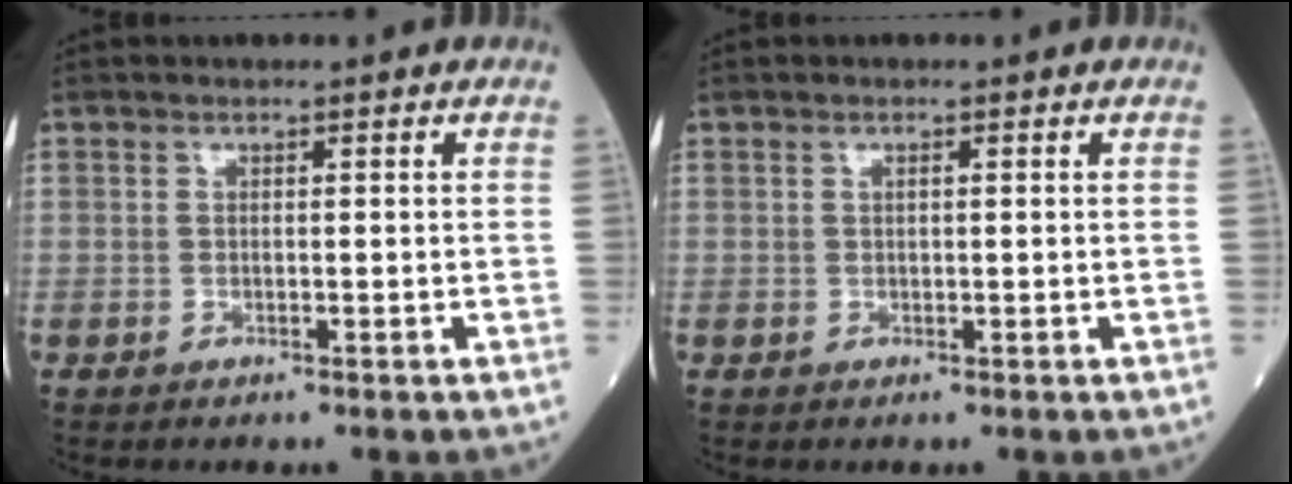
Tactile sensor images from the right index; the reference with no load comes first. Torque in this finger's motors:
{"motor_torque": [-0.30, -0.06, -0.07, -0.01]}